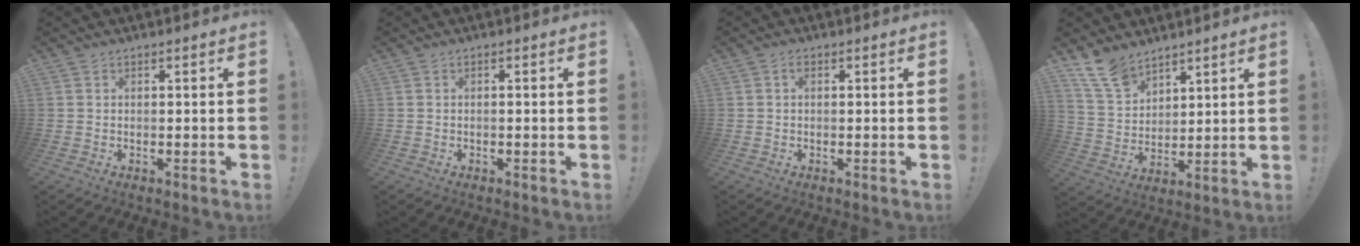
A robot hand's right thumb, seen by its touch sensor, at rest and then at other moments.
{"total": 0.7, "force": [-0.5, -0.1, 0.5], "torque": [-0.017, 0.001, -0.008]}
{"total": 1.1, "force": [0.1, 0.7, 0.8], "torque": [-0.013, 0.002, -0.001]}
{"total": 11.5, "force": [9.0, 6.1, 3.8], "torque": [-0.082, -0.057, 0.178]}